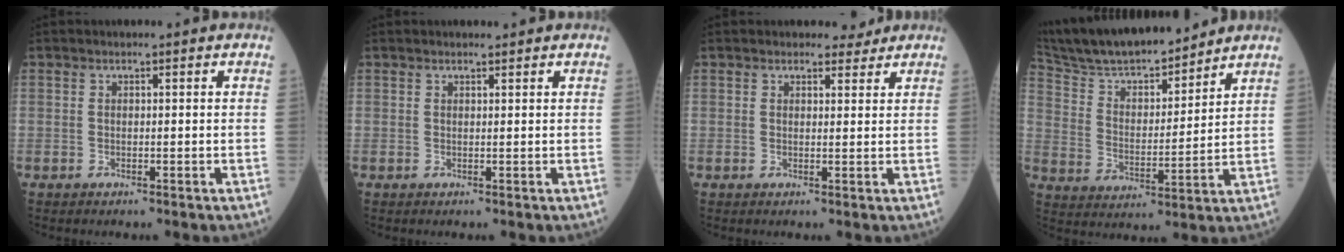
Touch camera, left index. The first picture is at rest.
{"total": 1.0, "force": [1.0, 0.2, 0.3], "torque": [-0.008, 0.003, 0.015]}
{"total": 2.2, "force": [2.0, 0.9, 0.1], "torque": [0.000, -0.002, 0.025]}
{"total": 16.9, "force": [15.3, 2.5, 6.6], "torque": [-0.123, 0.009, 0.270]}